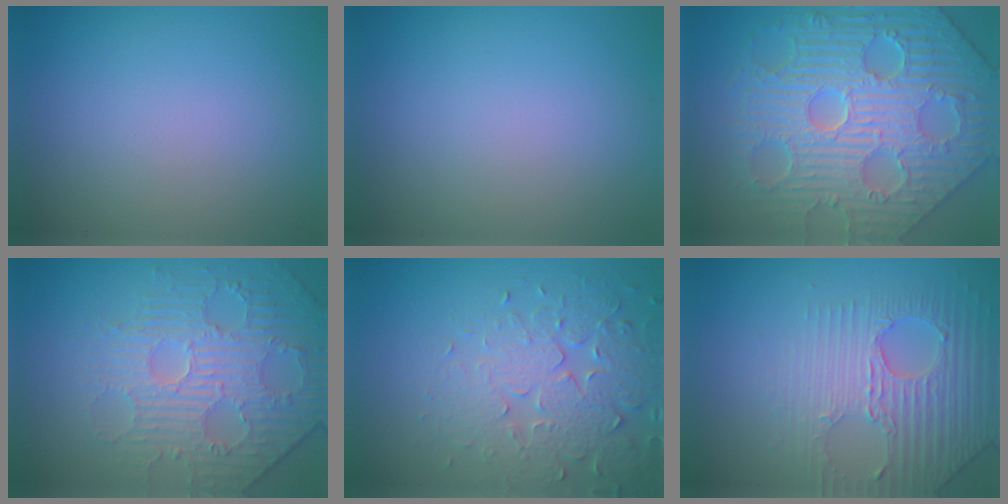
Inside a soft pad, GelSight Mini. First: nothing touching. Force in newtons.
{"total": 0.0}
{"total": 9.6, "press": 7.6, "slide": 5.8}
{"total": 4.4, "press": 4.4, "slide": 0.6}
{"total": 4.6, "press": 4.5, "slide": 1.1}
{"total": 4.0, "press": 3.8, "slide": 1.2}